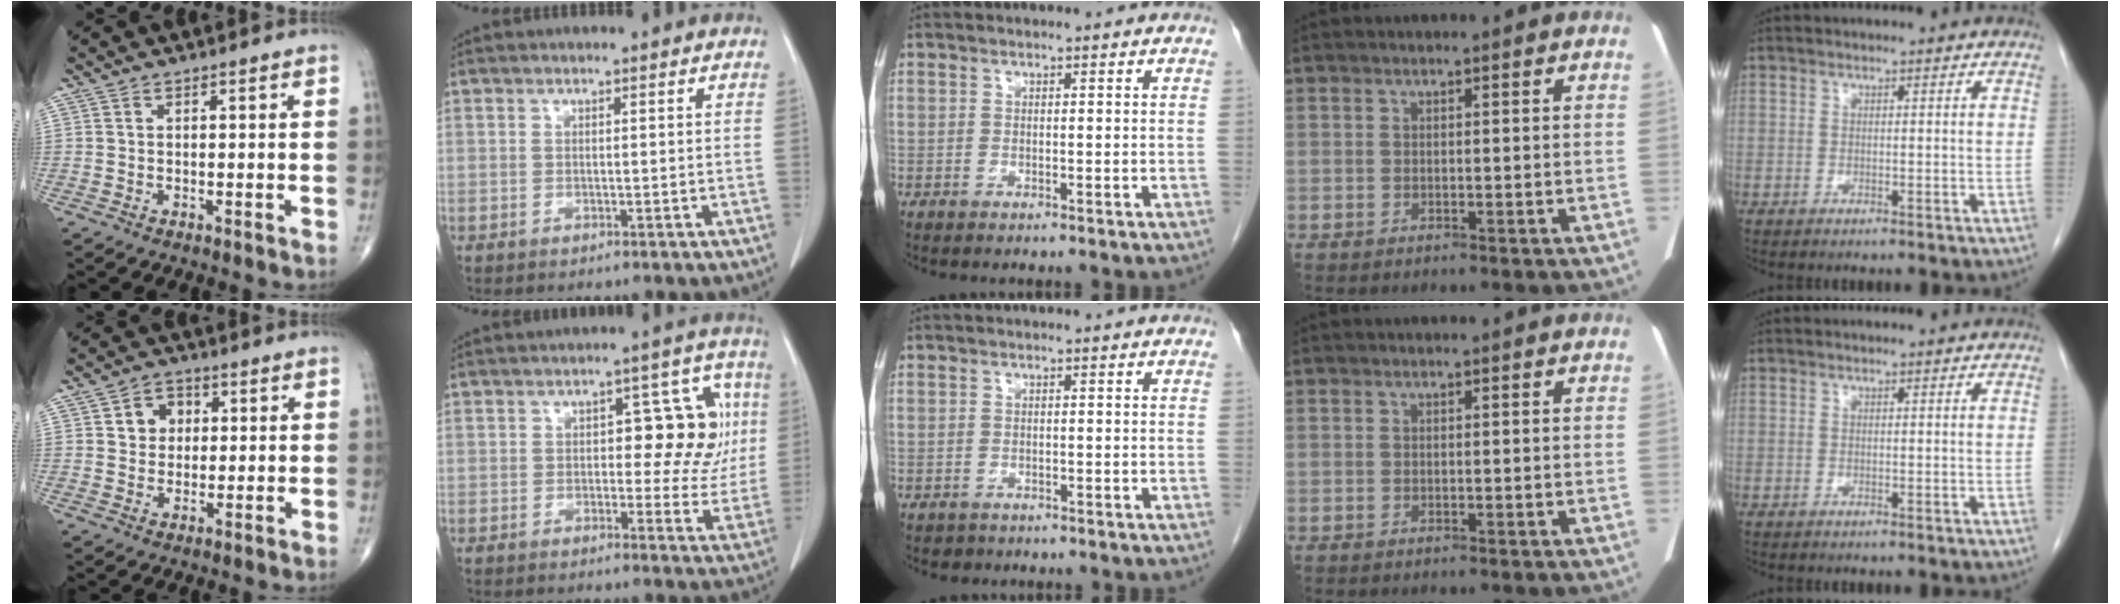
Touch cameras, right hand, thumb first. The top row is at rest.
{"thumb": {"total": 5.2, "force": [1.2, 4.4, 2.5], "torque": [-0.010, 0.004, 0.015]}, "index": {"total": 9.9, "force": [1.1, 4.7, 8.6], "torque": [-0.084, 0.033, 0.014]}, "middle": {"total": 1.2, "force": [-0.9, 0.8, 0.0], "torque": [-0.011, 0.001, -0.012]}}